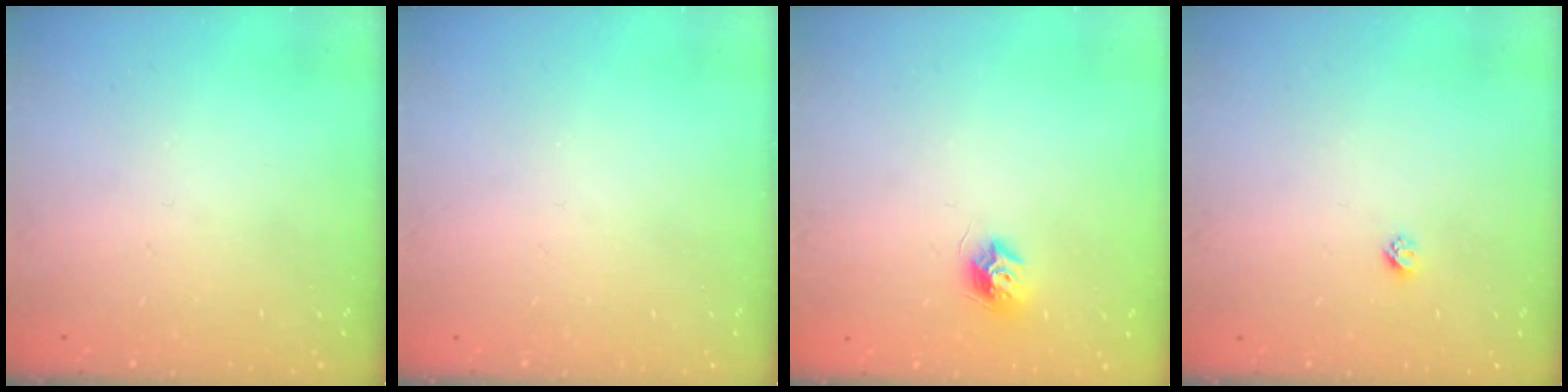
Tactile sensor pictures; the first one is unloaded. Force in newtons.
{"total": 0.0}
{"total": 7.9, "press": 7.9, "slide": 0.4}
{"total": 2.3, "press": 2.3, "slide": 0.2}